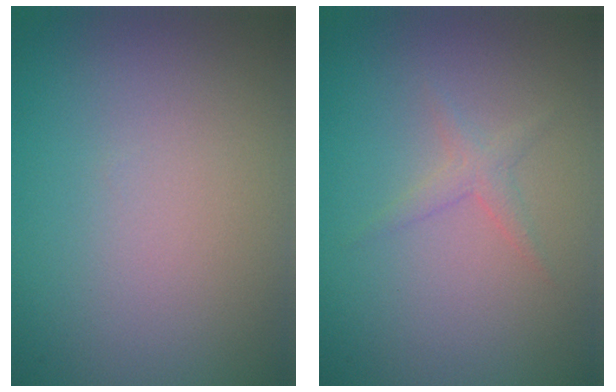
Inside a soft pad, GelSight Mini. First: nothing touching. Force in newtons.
{"total": 1.2, "press": 1.2, "slide": 0.1}